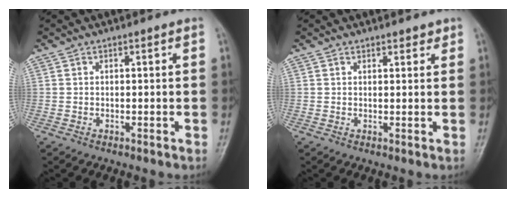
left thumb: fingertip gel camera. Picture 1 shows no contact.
{"total": 1.6, "force": [1.3, 0.8, 0.6], "torque": [0.002, -0.008, 0.014]}